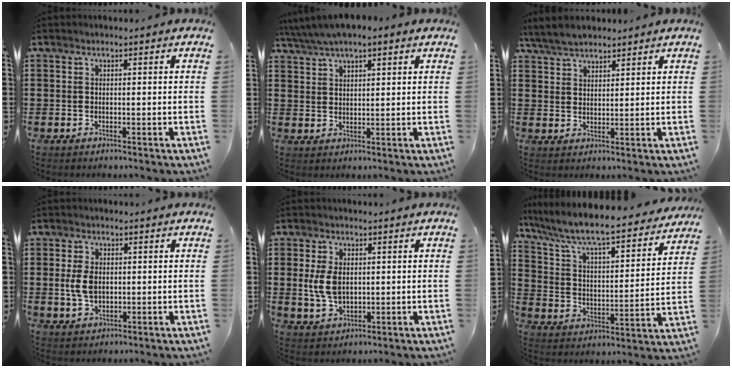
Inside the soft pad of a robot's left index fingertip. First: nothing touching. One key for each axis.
{"total": 4.0, "fx": 3.3, "fy": 1.0, "fz": 2.0, "tx": -0.047, "ty": -0.002, "tz": 0.060}
{"total": 4.6, "fx": 4.1, "fy": 1.5, "fz": 1.5, "tx": -0.043, "ty": -0.001, "tz": 0.077}
{"total": 4.7, "fx": 0.4, "fy": 2.9, "fz": 3.6, "tx": -0.097, "ty": 0.001, "tz": 0.000}
{"total": 5.8, "fx": 0.7, "fy": 3.7, "fz": 4.4, "tx": -0.120, "ty": 0.001, "tz": 0.005}
{"total": 7.8, "fx": 6.9, "fy": 0.5, "fz": 3.6, "tx": -0.101, "ty": -0.056, "tz": 0.110}